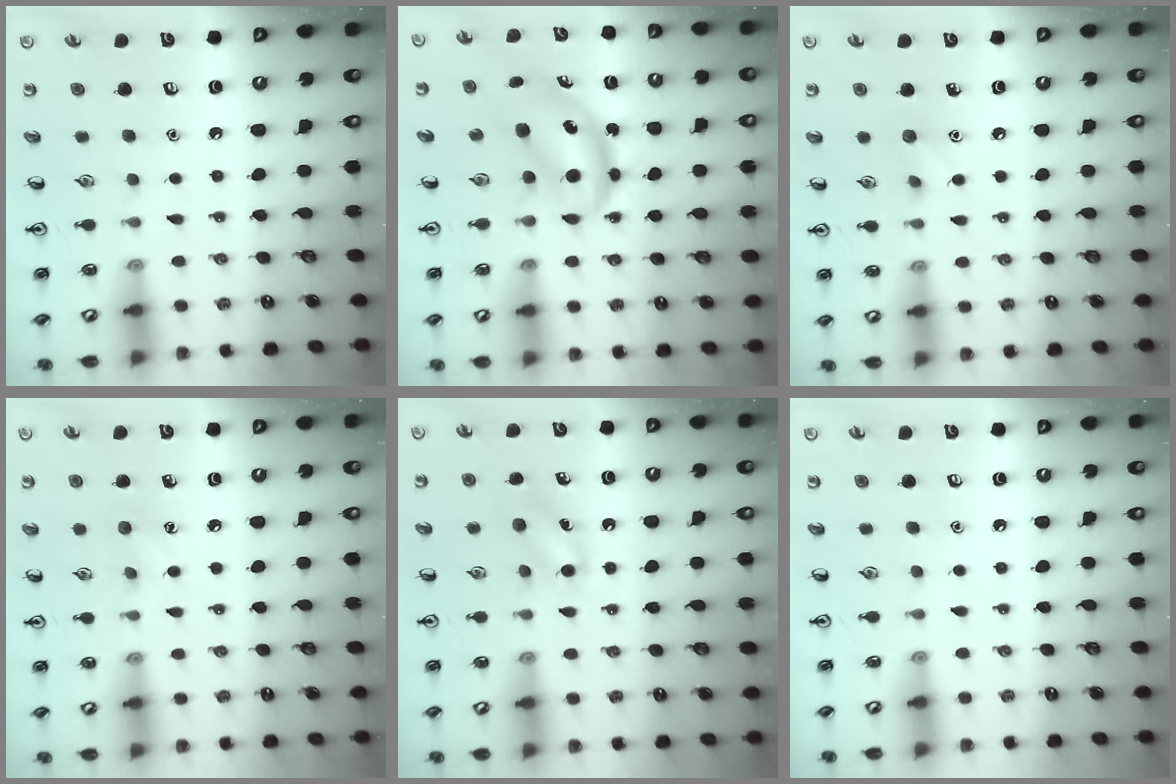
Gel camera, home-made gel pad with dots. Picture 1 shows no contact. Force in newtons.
{"total": 5.0, "press": 5.0, "slide": 0.6}
{"total": 5.4, "press": 5.1, "slide": 1.8}
{"total": 5.0, "press": 4.7, "slide": 1.6}
{"total": 7.4, "press": 7.2, "slide": 1.6}
{"total": 0.0}